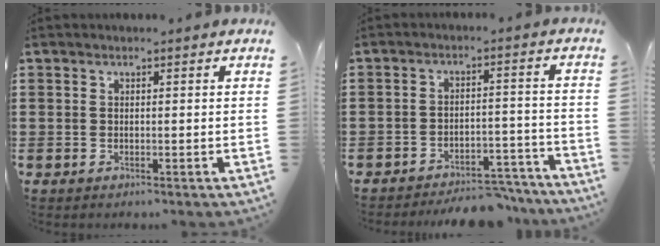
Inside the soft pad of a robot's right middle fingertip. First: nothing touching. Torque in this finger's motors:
{"motor_torque": [1.34, -0.80, 0.41, 0.14]}